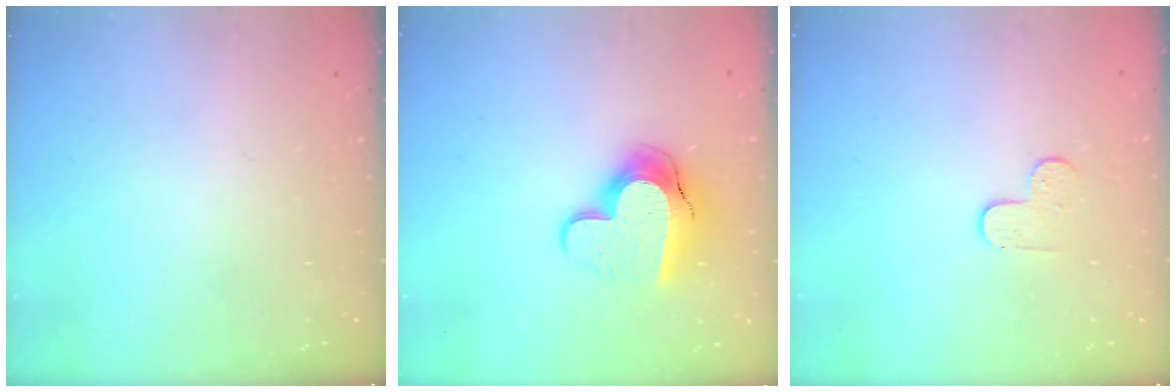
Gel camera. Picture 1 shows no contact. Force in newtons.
{"total": 13.7, "press": 13.6, "slide": 1.0}
{"total": 4.3, "press": 4.3, "slide": 0.4}